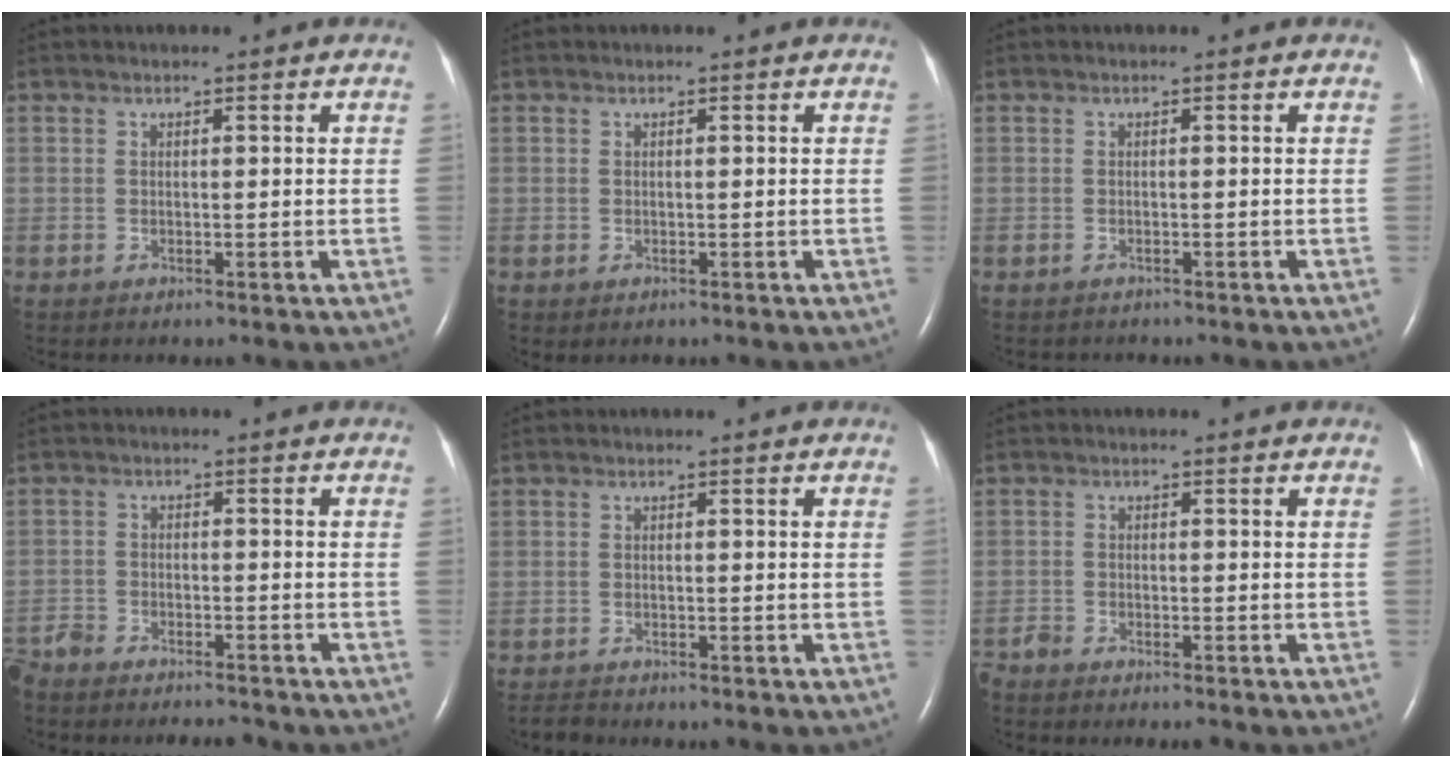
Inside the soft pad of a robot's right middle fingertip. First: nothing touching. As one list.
[{"total": 0.0}, {"total": 1.2, "force": [-1.1, 0.5, 0.1], "torque": [-0.010, -0.001, -0.015]}, {"total": 10.2, "force": [-9.3, 2.5, 3.5], "torque": [-0.070, -0.005, -0.144]}, {"total": 1.4, "force": [-1.4, 0.0, -0.1], "torque": [-0.003, -0.009, -0.024]}, {"total": 4.2, "force": [-4.0, 0.6, 1.3], "torque": [-0.017, -0.011, -0.067]}]